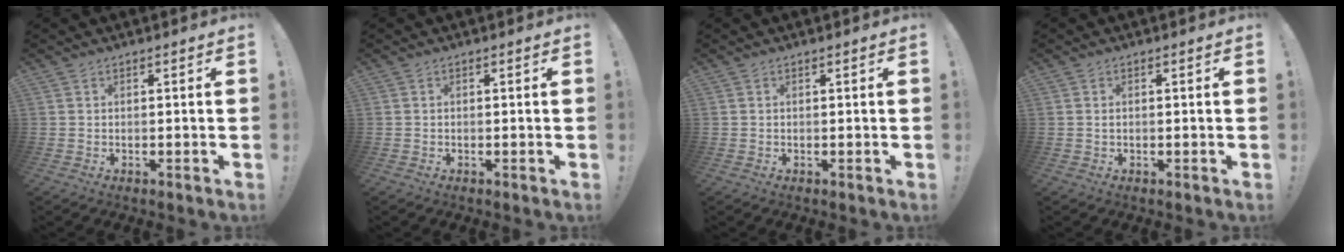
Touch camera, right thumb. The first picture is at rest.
{"total": 0.0}
{"total": 0.0}
{"total": 0.7, "force": [0.0, 0.3, 0.6], "torque": [-0.017, 0.005, 0.001]}